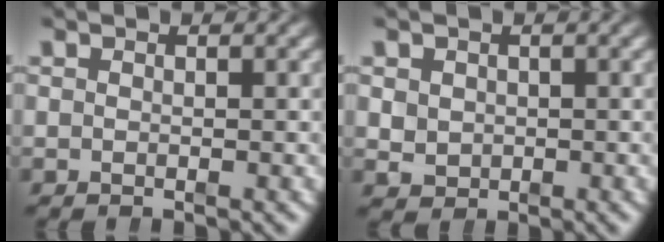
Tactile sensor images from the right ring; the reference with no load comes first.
{"total": 2.2, "force": [0.1, 2.0, 1.0], "torque": [-0.026, -0.020, 0.017]}